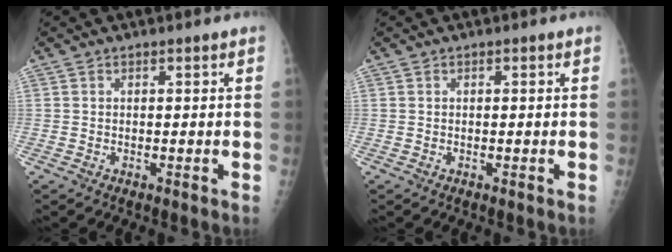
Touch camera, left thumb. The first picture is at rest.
{"total": 0.0}